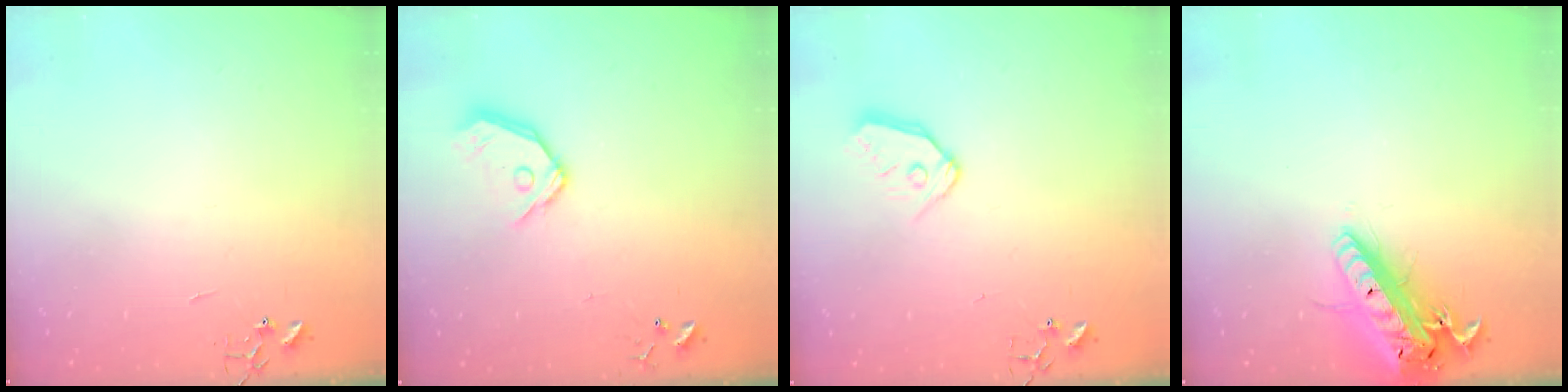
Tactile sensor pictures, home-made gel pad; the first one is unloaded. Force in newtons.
{"total": 11.5, "press": 11.4, "slide": 1.7}
{"total": 10.0, "press": 9.9, "slide": 1.1}
{"total": 20.4, "press": 20.0, "slide": 4.2}